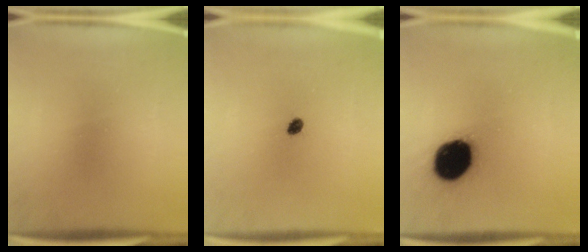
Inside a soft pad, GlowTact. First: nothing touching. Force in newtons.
{"total": 1.7}
{"total": 19.6}